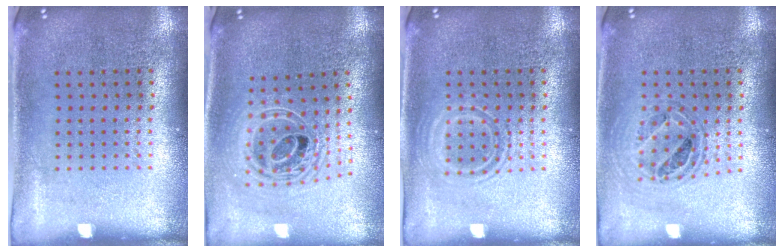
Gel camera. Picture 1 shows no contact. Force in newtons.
{"total": 2.2, "press": 1.7, "slide": 1.5}
{"total": 1.0, "press": 1.0, "slide": 0.2}
{"total": 0.9, "press": 0.8, "slide": 0.2}